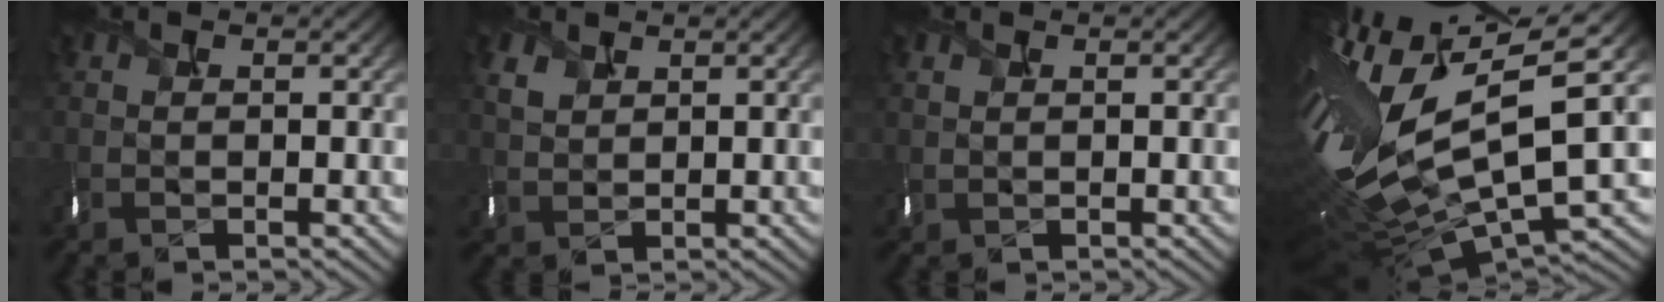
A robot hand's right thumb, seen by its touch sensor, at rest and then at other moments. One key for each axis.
{"total": 1.9, "fx": 1.2, "fy": 1.4, "fz": 0.4, "tx": -0.022, "ty": -0.008, "tz": 0.035}
{"total": 0.6, "fx": 0.4, "fy": 0.4, "fz": 0.1, "tx": -0.013, "ty": -0.005, "tz": 0.016}
{"total": 17.4, "fx": 1.7, "fy": 6.6, "fz": 16.0, "tx": -0.334, "ty": -0.052, "tz": 0.054}